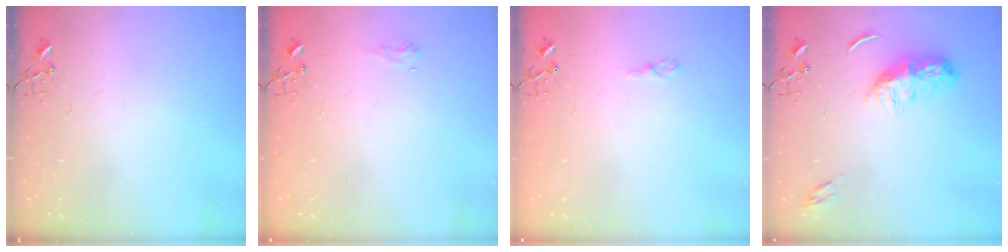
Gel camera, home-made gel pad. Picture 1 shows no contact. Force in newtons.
{"total": 6.0, "press": 5.9, "slide": 0.7}
{"total": 3.8, "press": 3.8, "slide": 0.4}
{"total": 10.4, "press": 10.4, "slide": 0.0}